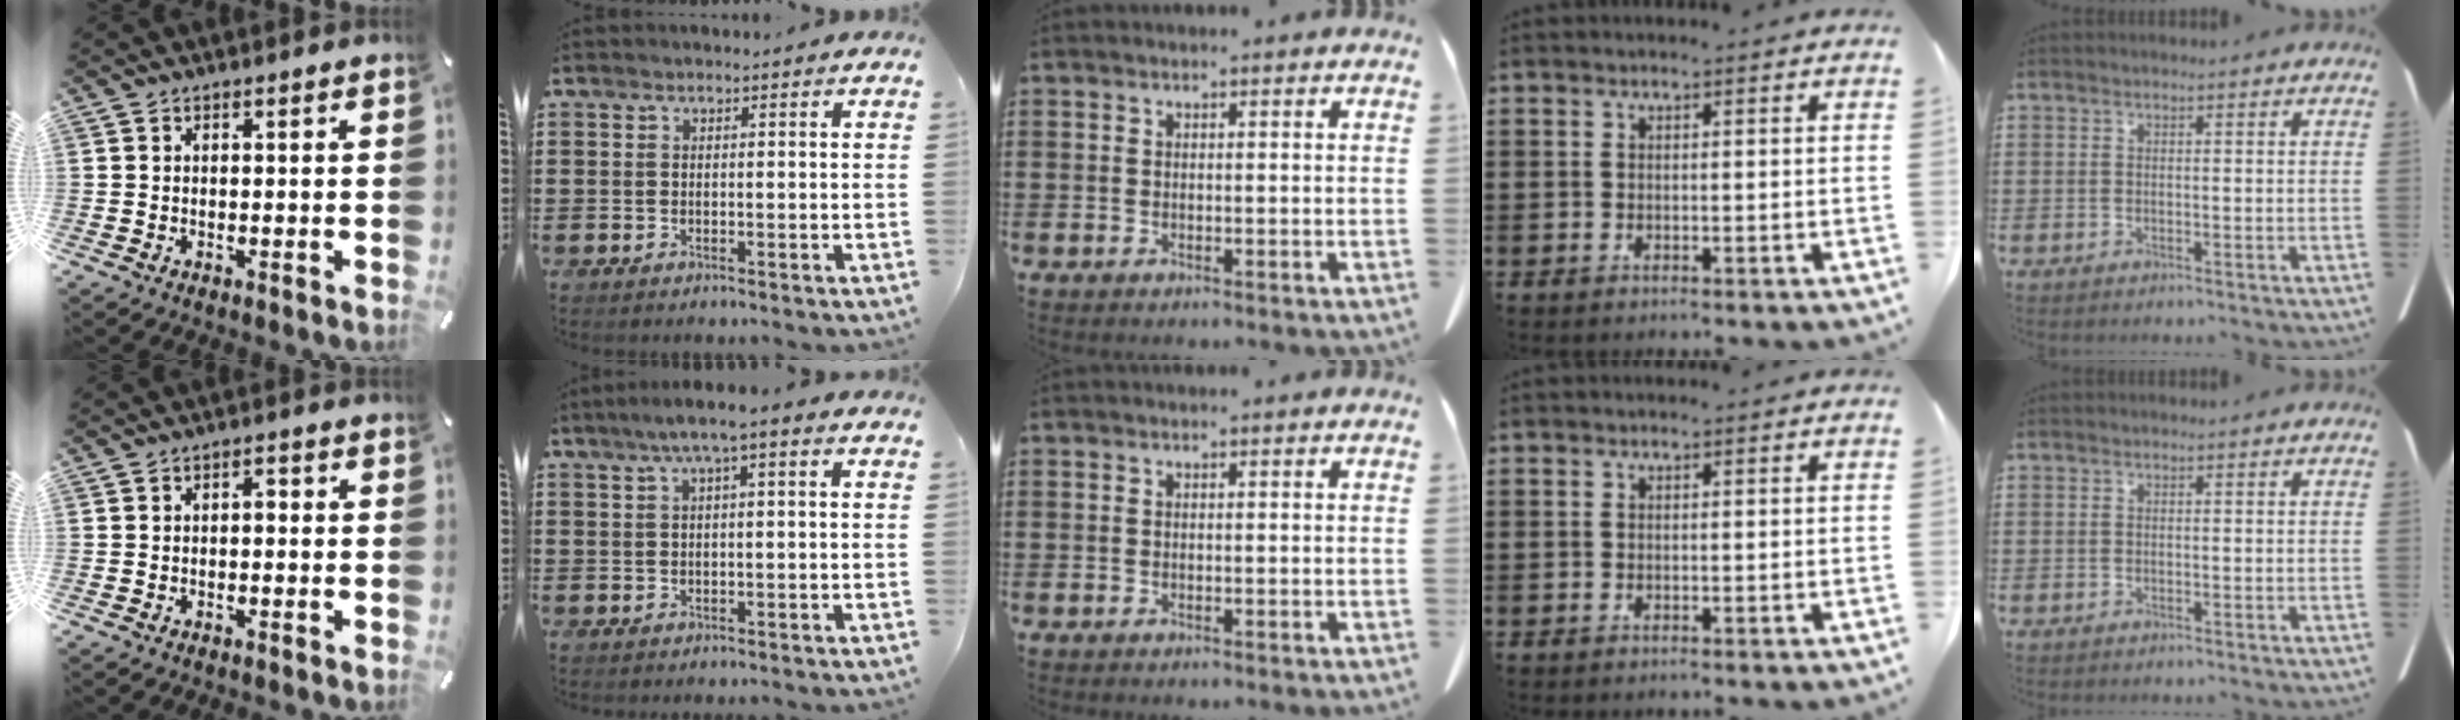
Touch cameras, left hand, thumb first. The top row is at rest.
{"thumb": {"total": 1.6, "force": [-0.5, 0.8, 1.2], "torque": [-0.027, 0.008, -0.013]}, "index": {"total": 3.1, "force": [0.3, 0.2, 3.0], "torque": [-0.055, 0.004, 0.000]}}